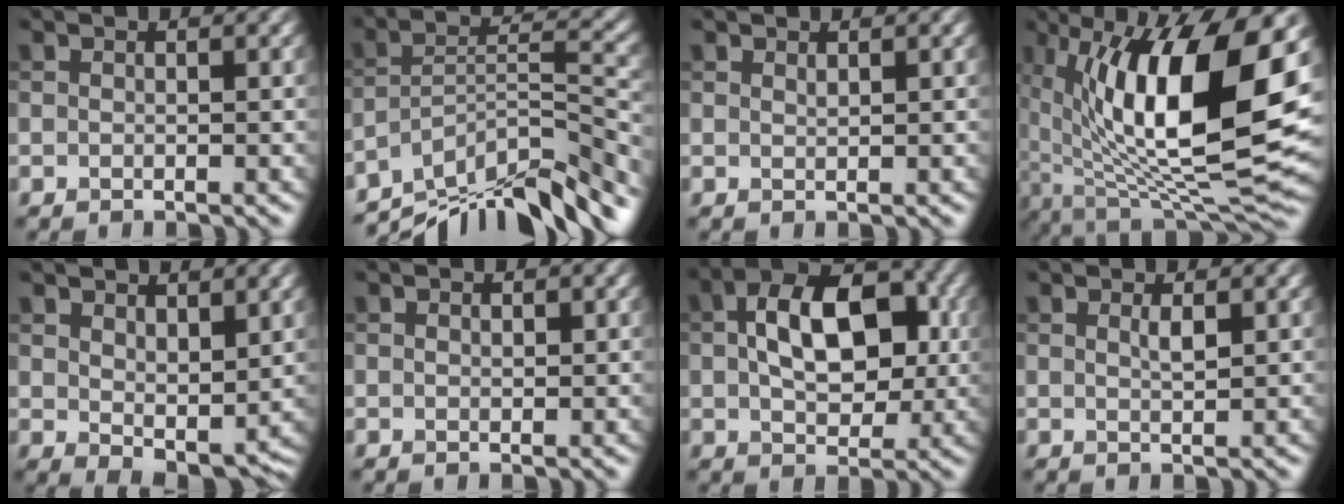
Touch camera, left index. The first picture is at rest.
{"total": 12.2, "force": [-10.0, 2.7, 6.5], "torque": [-0.105, 0.016, -0.165]}
{"total": 0.5, "force": [0.5, 0.1, 0.2], "torque": [-0.004, -0.001, 0.011]}
{"total": 16.1, "force": [3.0, 5.9, 14.6], "torque": [-0.246, -0.007, 0.050]}
{"total": 4.1, "force": [1.5, 2.1, 3.2], "torque": [-0.058, -0.014, 0.034]}
{"total": 0.8, "force": [0.3, 0.4, 0.6], "torque": [-0.008, 0.001, 0.004]}
{"total": 8.7, "force": [1.1, 5.2, 6.8], "torque": [-0.108, 0.010, 0.012]}
{"total": 1.2, "force": [0.5, 0.2, 1.0], "torque": [-0.019, 0.001, 0.007]}